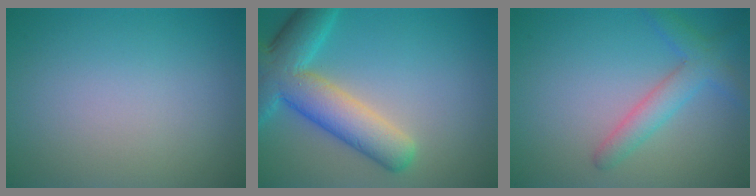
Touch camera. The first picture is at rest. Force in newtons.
{"total": 8.2, "press": 8.2, "slide": 0.4}
{"total": 2.2, "press": 2.2, "slide": 0.2}